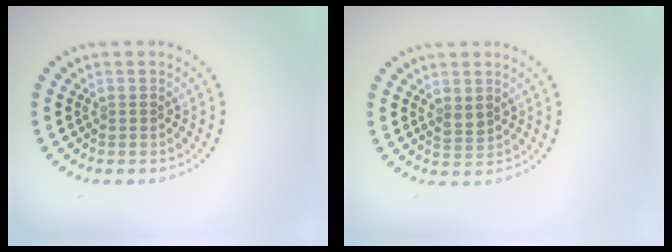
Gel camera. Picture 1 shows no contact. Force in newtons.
{"total": 1.1, "press": 1.1, "slide": 0.3}